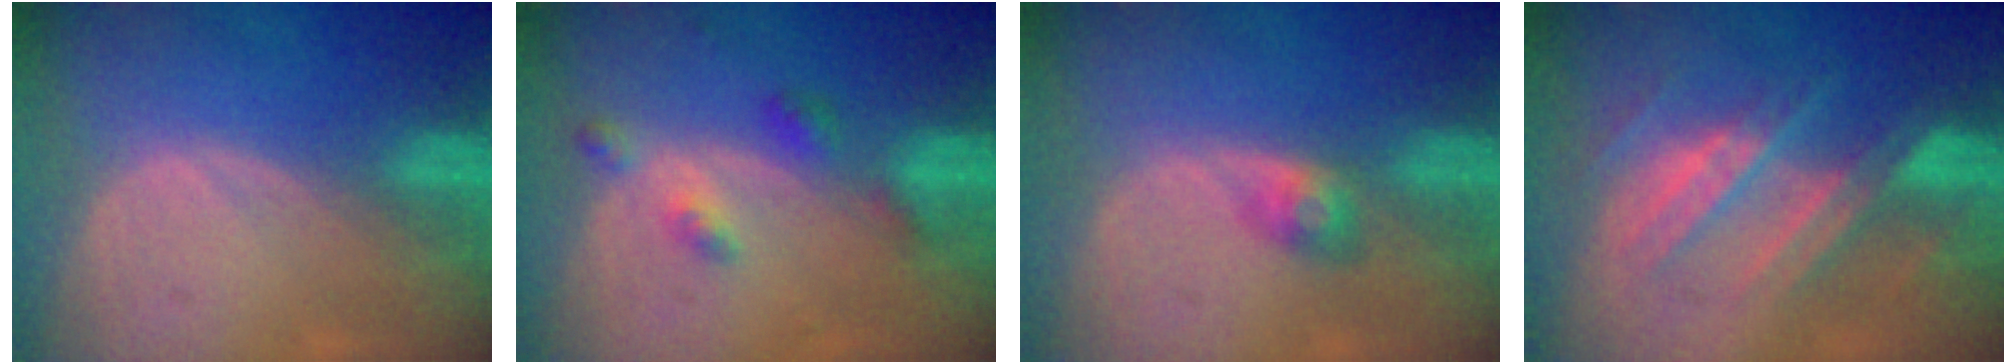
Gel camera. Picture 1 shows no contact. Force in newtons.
{"total": 4.2, "press": 3.9, "slide": 1.6}
{"total": 2.9, "press": 2.6, "slide": 1.1}
{"total": 8.0, "press": 7.9, "slide": 1.1}